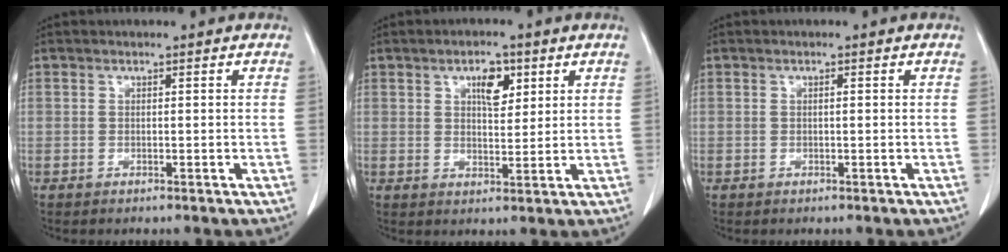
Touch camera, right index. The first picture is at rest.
{"total": 4.7, "force": [2.2, 2.1, 3.6], "torque": [-0.058, 0.002, 0.037]}
{"total": 0.5, "force": [0.1, 0.1, 0.5], "torque": [-0.010, 0.001, 0.002]}